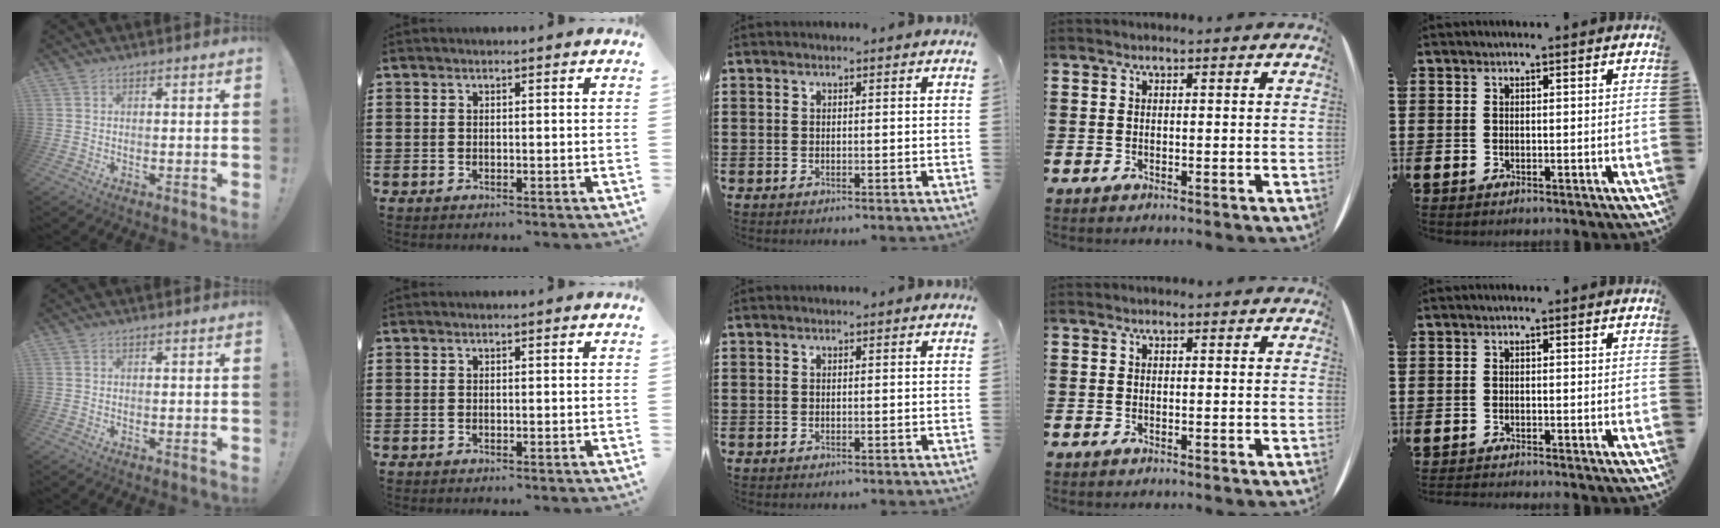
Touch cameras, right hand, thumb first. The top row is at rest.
{"little": {"total": 0.7, "force": [-0.7, -0.1, 0.0], "torque": [-0.001, -0.002, -0.015]}}